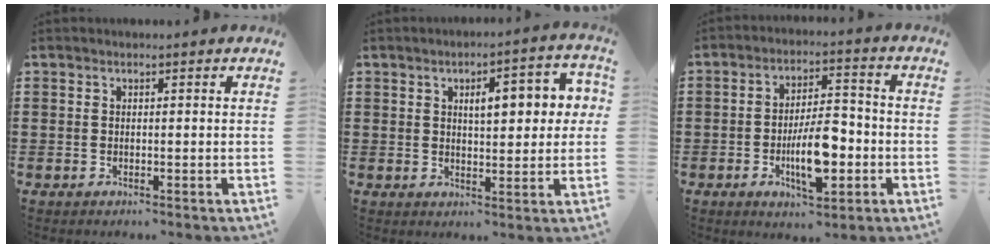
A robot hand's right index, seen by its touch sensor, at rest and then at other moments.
{"total": 6.5, "force": [1.5, 2.8, 5.7], "torque": [-0.083, -0.002, 0.015]}
{"total": 9.6, "force": [-2.9, 3.8, 8.3], "torque": [-0.147, -0.002, -0.051]}